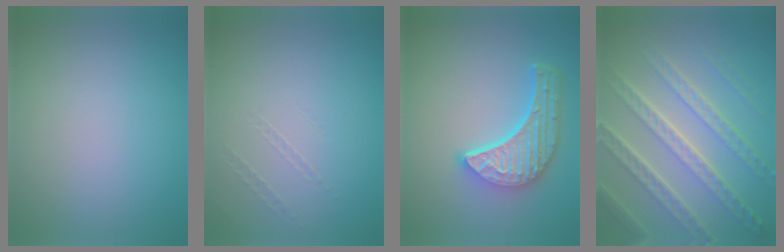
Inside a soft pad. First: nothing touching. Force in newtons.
{"total": 0.5, "press": 0.2, "slide": 0.5}
{"total": 6.0, "press": 4.6, "slide": 3.9}
{"total": 7.4, "press": 5.2, "slide": 5.3}